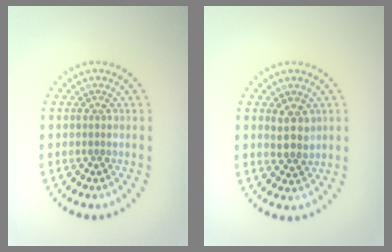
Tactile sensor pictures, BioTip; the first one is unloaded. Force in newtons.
{"total": 2.5, "press": 2.2, "slide": 1.1}